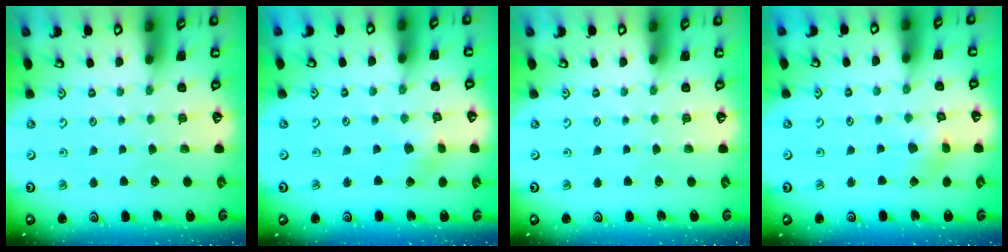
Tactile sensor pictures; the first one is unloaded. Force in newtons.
{"total": 2.6, "press": 2.6, "slide": 0.4}
{"total": 0.0}
{"total": 4.4, "press": 4.4, "slide": 0.6}